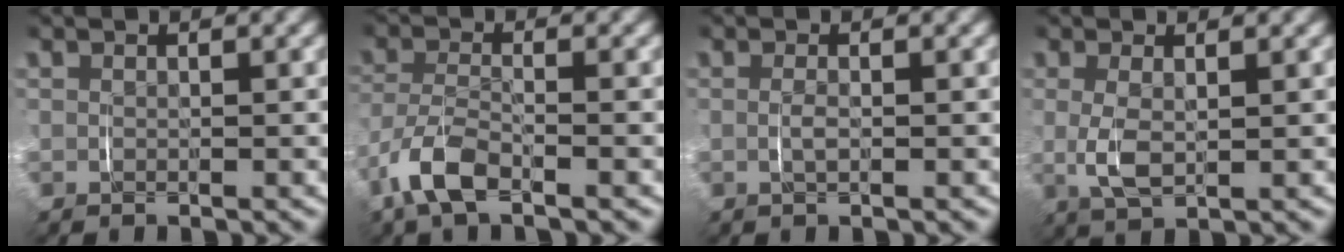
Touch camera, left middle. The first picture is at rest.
{"total": 3.5, "force": [-2.9, 0.6, 1.9], "torque": [-0.048, -0.008, -0.052]}
{"total": 0.8, "force": [-0.5, 0.0, 0.6], "torque": [-0.018, -0.005, -0.007]}
{"total": 2.4, "force": [-0.2, 0.9, 2.2], "torque": [-0.056, -0.008, 0.004]}